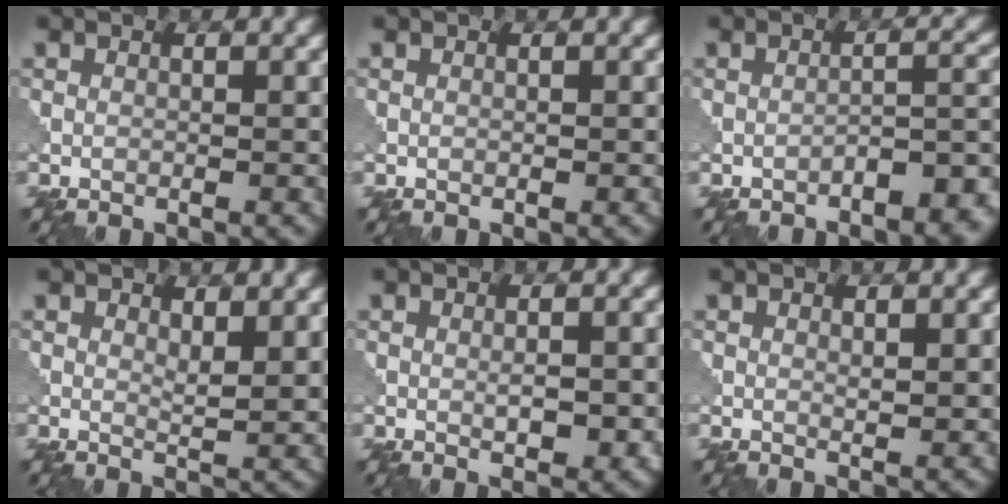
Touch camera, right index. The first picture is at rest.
{"total": 0.0}
{"total": 4.3, "force": [-2.8, 1.6, 2.9], "torque": [-0.034, 0.012, -0.036]}
{"total": 2.5, "force": [1.3, 0.9, 1.9], "torque": [-0.030, -0.005, 0.026]}
{"total": 2.0, "force": [-0.1, 0.8, 1.8], "torque": [-0.029, -0.002, 0.002]}
{"total": 1.0, "force": [0.6, 0.4, 0.7], "torque": [-0.010, -0.003, 0.013]}